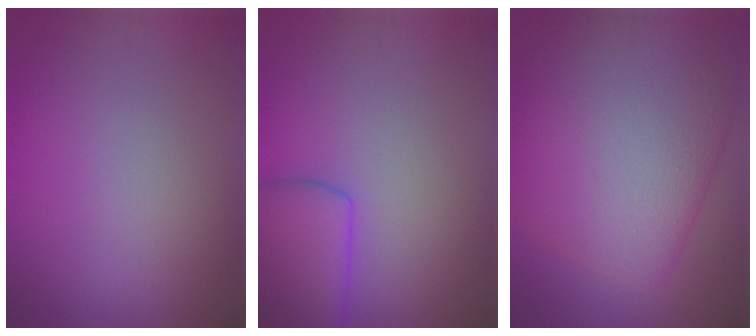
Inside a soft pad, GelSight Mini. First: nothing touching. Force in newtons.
{"total": 4.9, "press": 4.8, "slide": 0.3}
{"total": 11.6, "press": 11.6, "slide": 0.3}